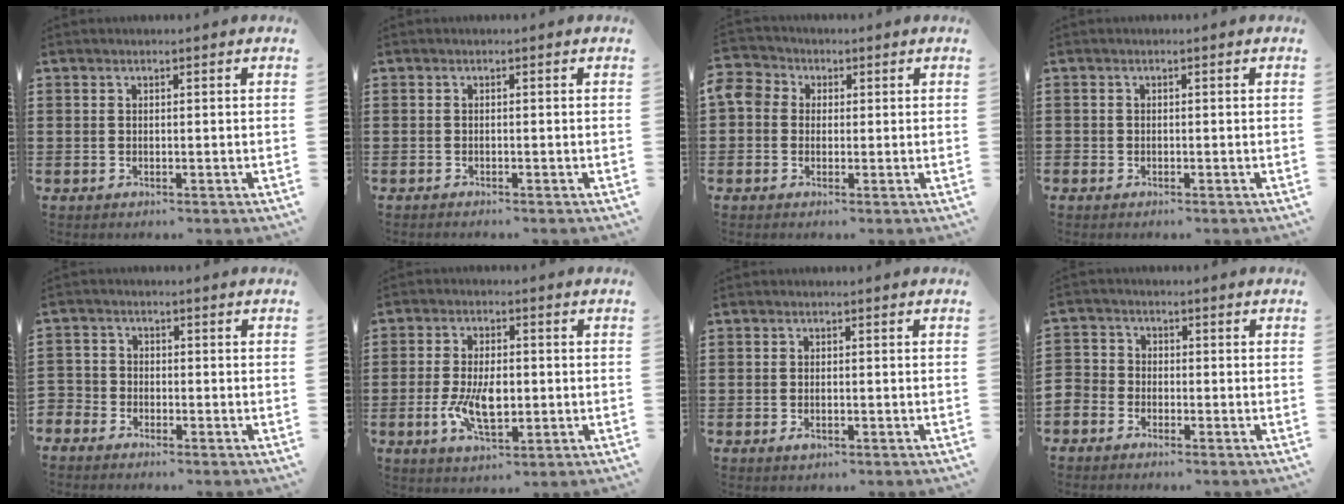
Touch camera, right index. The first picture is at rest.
{"total": 0.6, "force": [-0.6, -0.1, 0.0], "torque": [-0.001, -0.003, -0.013]}
{"total": 3.8, "force": [-0.1, 3.5, 1.4], "torque": [-0.046, 0.010, -0.008]}
{"total": 0.7, "force": [-0.5, 0.5, 0.0], "torque": [-0.001, 0.002, -0.012]}
{"total": 2.5, "force": [-2.2, 1.1, -0.3], "torque": [-0.005, 0.001, -0.050]}
{"total": 7.7, "force": [-1.2, 3.7, 6.6], "torque": [-0.134, -0.005, -0.025]}
{"total": 1.2, "force": [-0.4, 0.5, 1.0], "torque": [-0.028, -0.006, -0.010]}
{"total": 2.8, "force": [-2.3, 1.6, -0.1], "torque": [-0.018, 0.000, -0.054]}